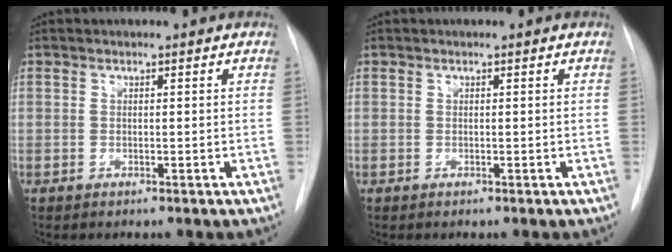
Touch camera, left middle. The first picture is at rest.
{"total": 0.0}